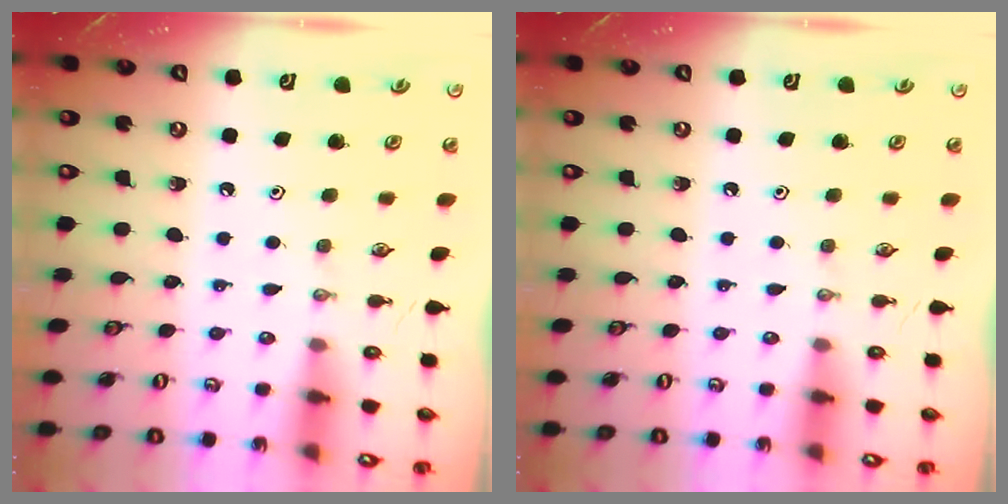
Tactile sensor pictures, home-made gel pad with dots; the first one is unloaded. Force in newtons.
{"total": 0.0}